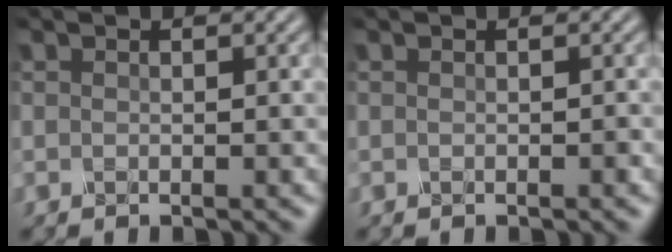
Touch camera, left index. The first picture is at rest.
{"total": 0.8, "force": [-0.4, 0.3, 0.6], "torque": [-0.002, 0.007, -0.007]}